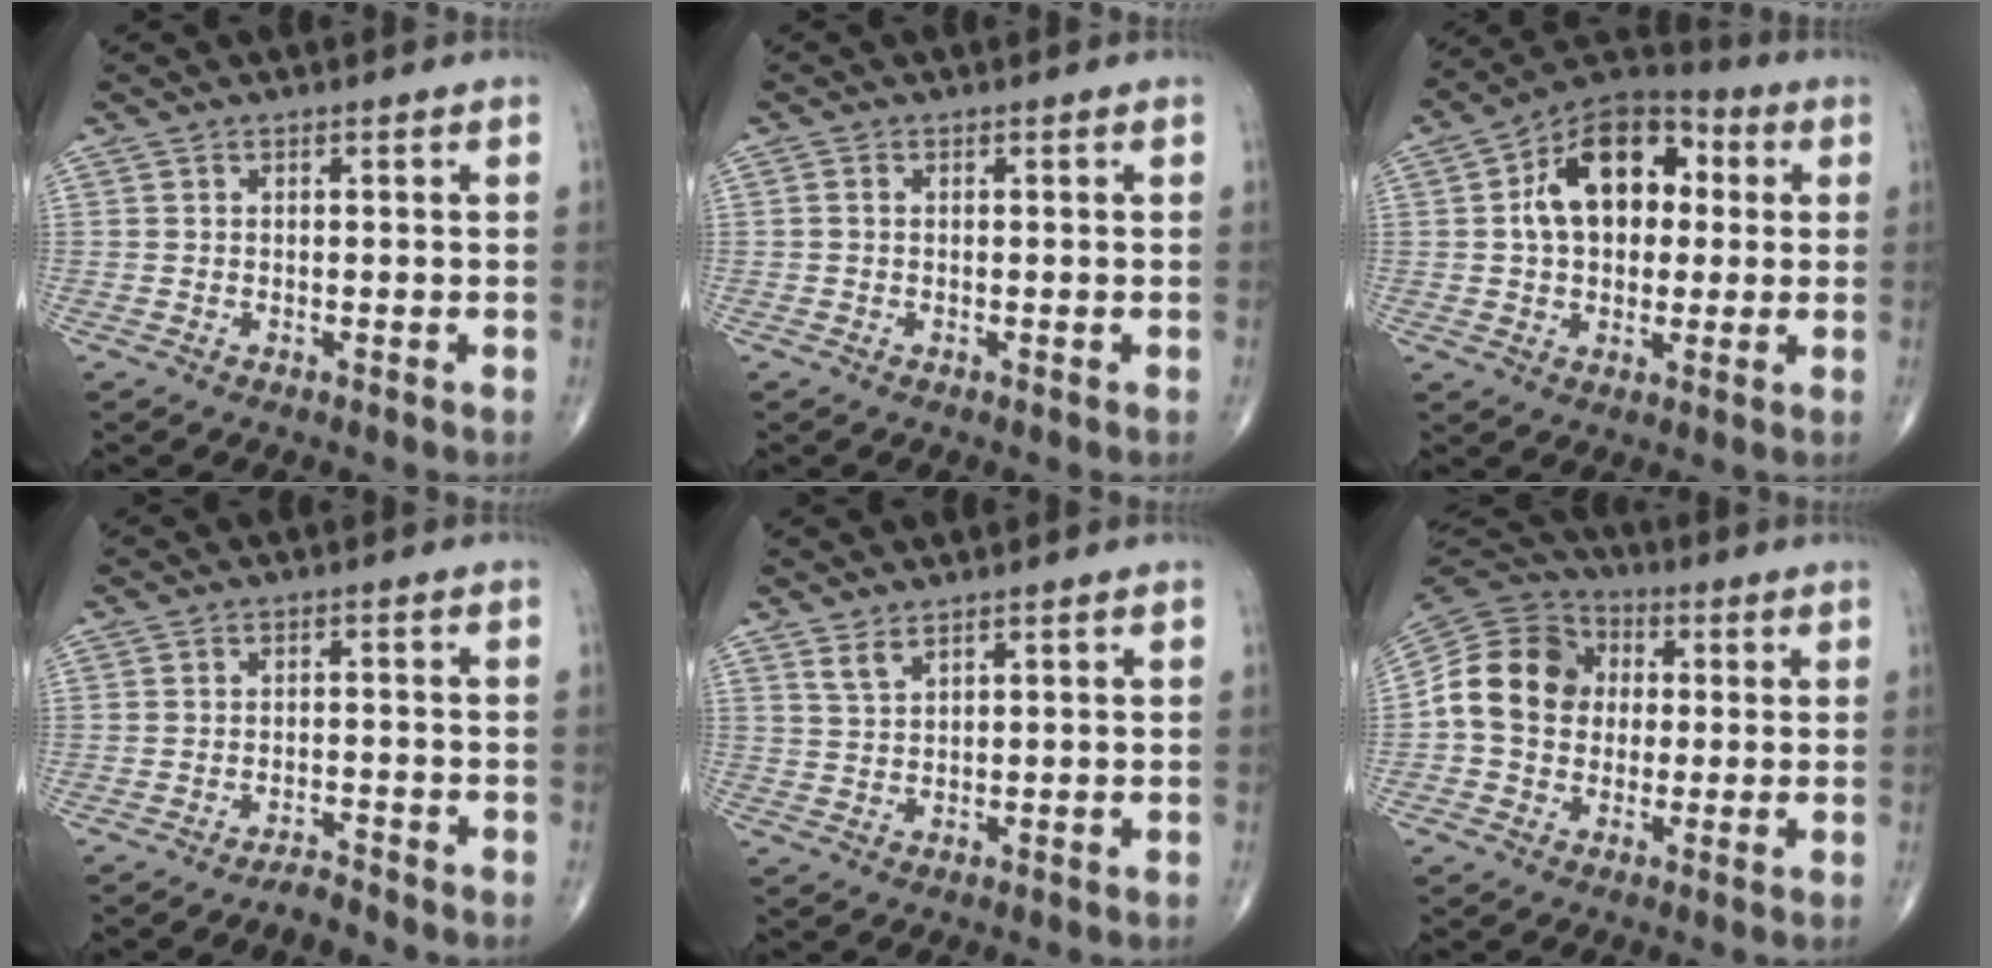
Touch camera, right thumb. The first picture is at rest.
{"total": 0.7, "force": [0.0, 0.5, 0.4], "torque": [-0.007, 0.000, -0.003]}
{"total": 16.5, "force": [2.6, 11.0, 12.1], "torque": [-0.152, 0.024, 0.032]}
{"total": 2.2, "force": [-2.1, 0.2, 0.3], "torque": [-0.008, 0.007, -0.038]}
{"total": 2.6, "force": [2.0, 0.9, 1.4], "torque": [-0.027, -0.010, 0.046]}
{"total": 13.7, "force": [0.8, 11.4, 7.6], "torque": [-0.122, 0.030, 0.005]}